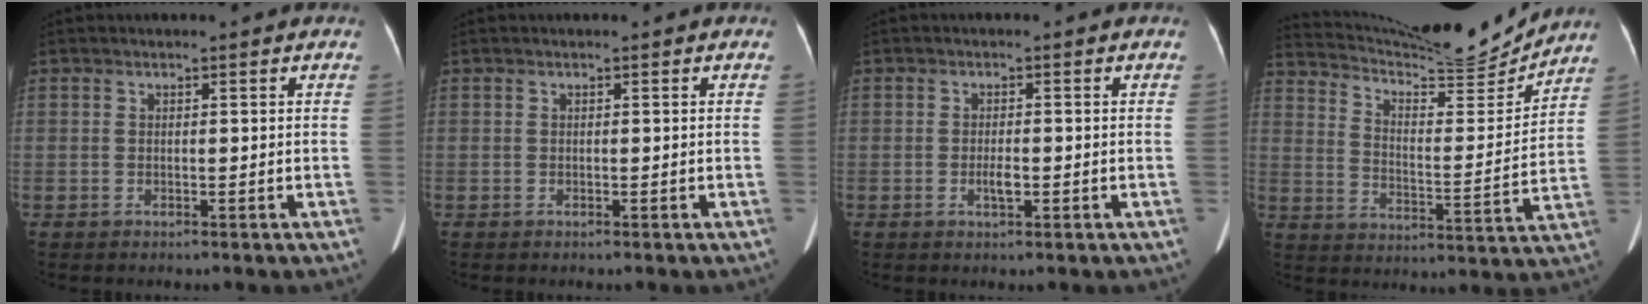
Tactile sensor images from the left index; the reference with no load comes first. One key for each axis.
{"total": 0.0}
{"total": 1.9, "fx": -0.7, "fy": 0.5, "fz": 1.7, "tx": -0.034, "ty": -0.002, "tz": -0.012}
{"total": 17.7, "fx": 17.0, "fy": 0.8, "fz": 5.0, "tx": -0.099, "ty": -0.034, "tz": 0.253}